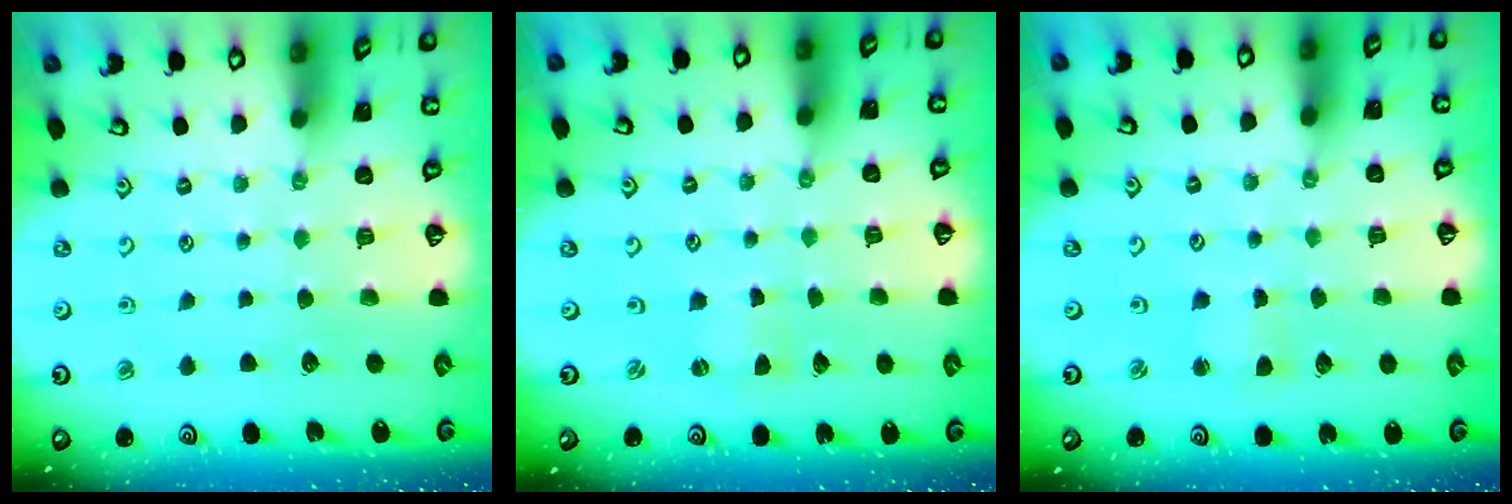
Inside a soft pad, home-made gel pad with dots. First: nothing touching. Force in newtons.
{"total": 0.0}
{"total": 2.8, "press": 2.8, "slide": 0.2}